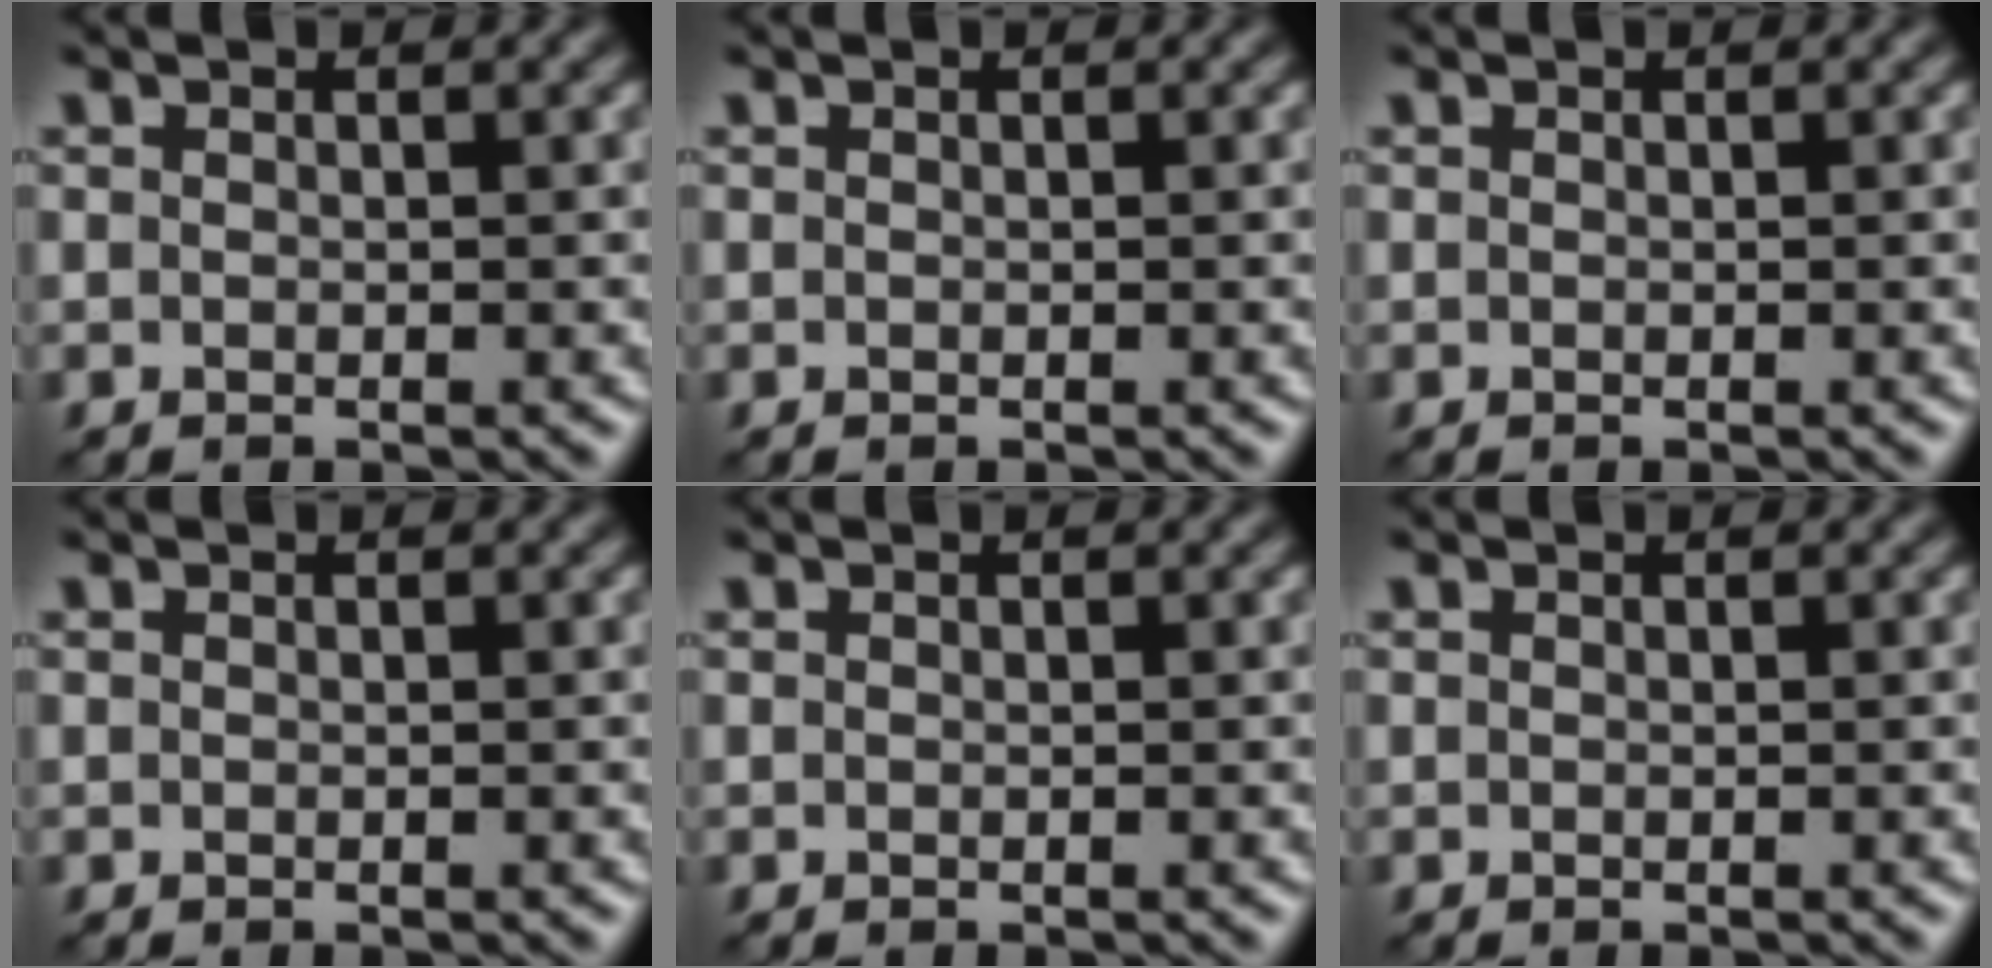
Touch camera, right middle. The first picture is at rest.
{"total": 0.0}
{"total": 0.0}
{"total": 0.0}
{"total": 0.0}
{"total": 0.0}